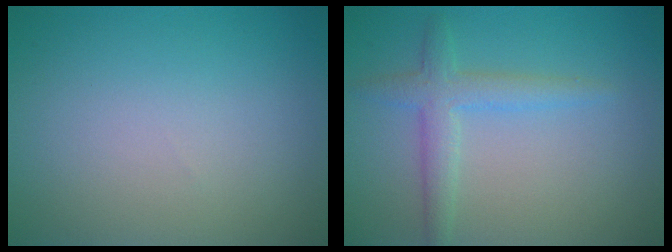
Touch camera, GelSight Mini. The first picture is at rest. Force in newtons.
{"total": 2.8, "press": 2.8, "slide": 0.1}